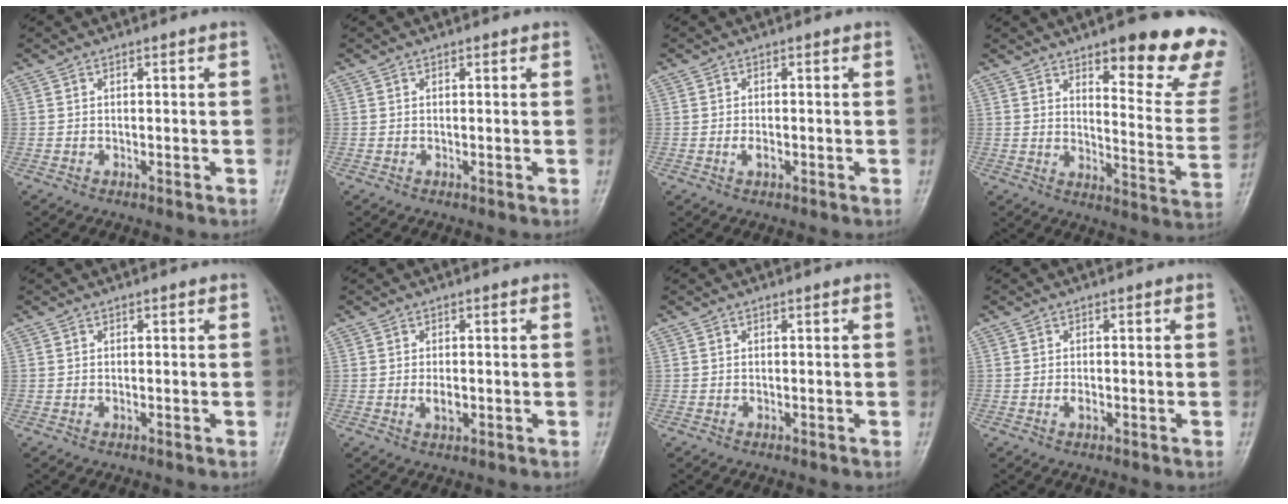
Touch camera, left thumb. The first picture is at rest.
{"total": 0.6, "force": [0.3, 0.4, 0.4], "torque": [-0.001, 0.000, 0.000]}
{"total": 1.8, "force": [-0.4, 1.1, 1.3], "torque": [-0.018, 0.000, -0.010]}
{"total": 20.4, "force": [12.7, 5.5, 15.0], "torque": [-0.151, -0.078, 0.166]}
{"total": 0.6, "force": [0.0, 0.3, 0.4], "torque": [-0.006, 0.000, 0.000]}
{"total": 2.7, "force": [-0.3, 1.6, 2.2], "torque": [-0.032, -0.002, -0.006]}
{"total": 0.0}
{"total": 1.5, "force": [-0.3, 0.9, 1.1], "torque": [-0.013, 0.000, -0.008]}